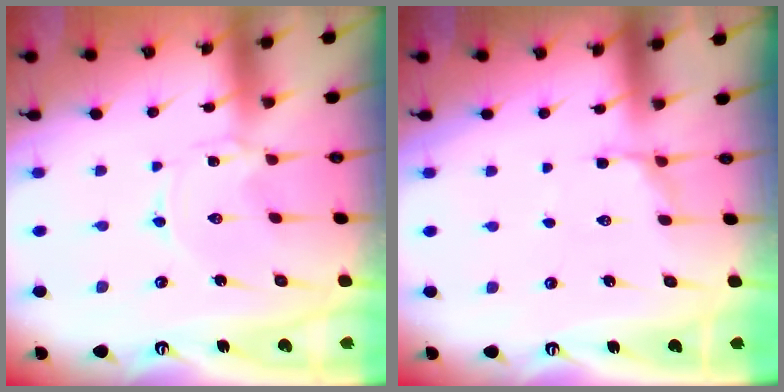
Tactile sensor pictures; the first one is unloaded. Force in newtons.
{"total": 4.5, "press": 4.2, "slide": 1.8}